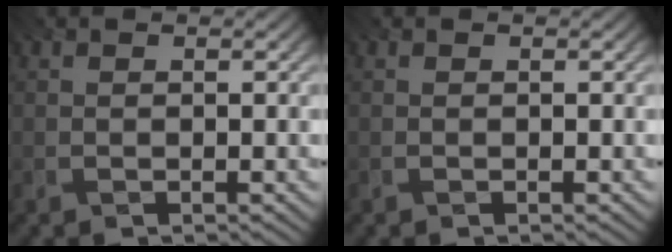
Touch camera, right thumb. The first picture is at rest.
{"total": 0.0}